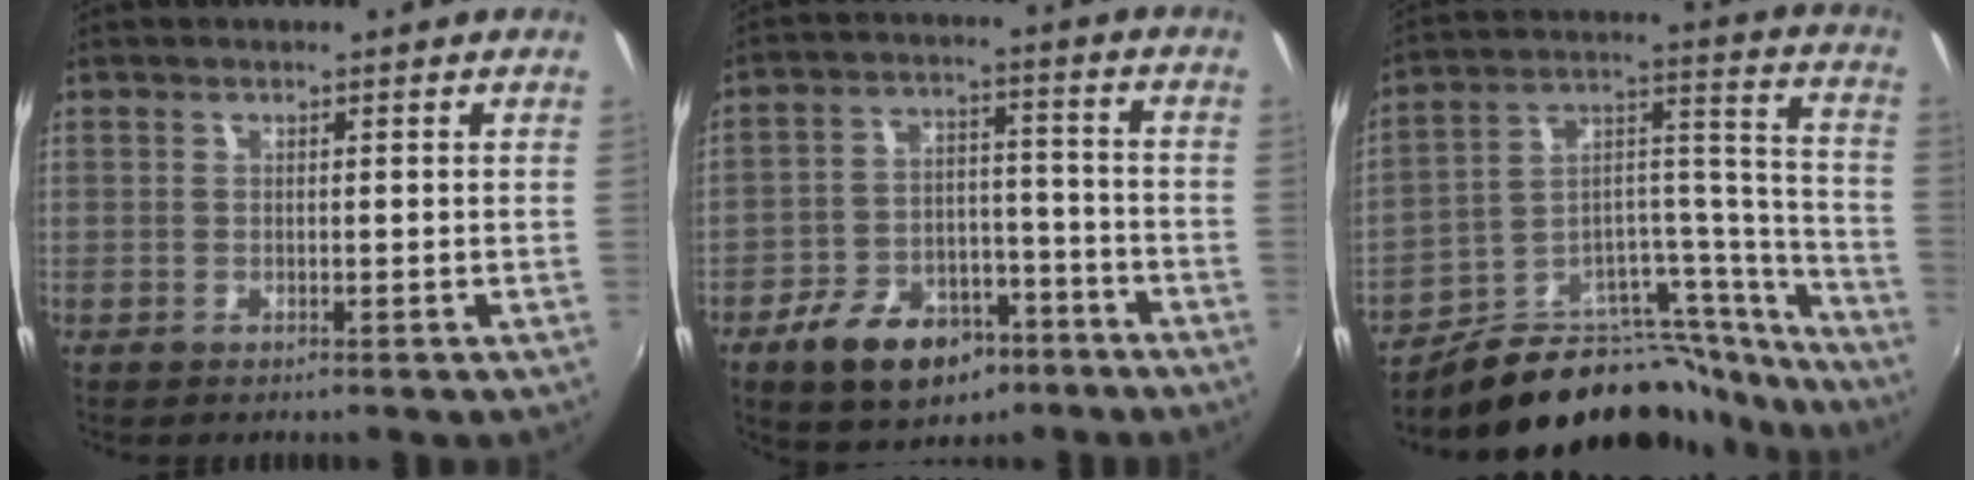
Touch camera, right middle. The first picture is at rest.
{"total": 14.5, "force": [-8.9, 8.5, 7.7], "torque": [-0.161, 0.013, -0.126]}
{"total": 23.4, "force": [-19.6, 8.6, 9.4], "torque": [-0.097, 0.074, -0.288]}